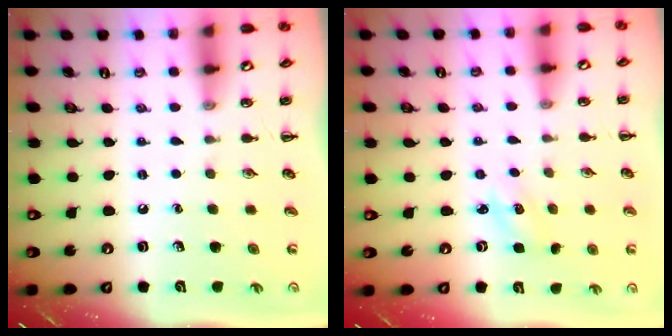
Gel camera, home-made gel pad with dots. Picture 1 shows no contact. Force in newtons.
{"total": 2.2, "press": 2.1, "slide": 0.6}